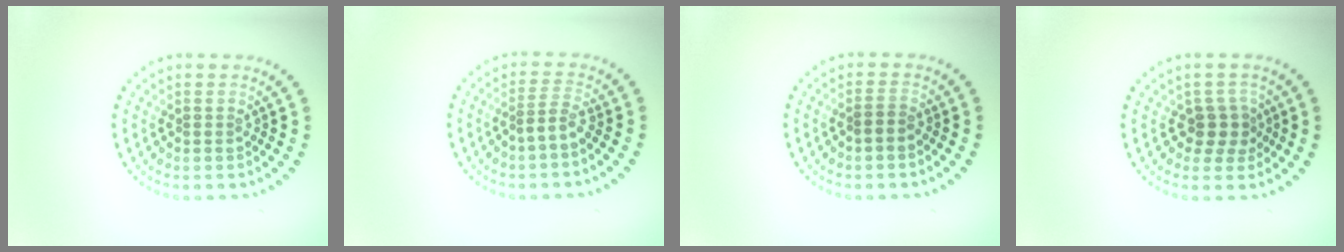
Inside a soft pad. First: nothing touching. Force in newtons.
{"total": 1.6, "press": 1.0, "slide": 1.2}
{"total": 1.1, "press": 1.0, "slide": 0.3}
{"total": 2.2, "press": 1.9, "slide": 1.2}